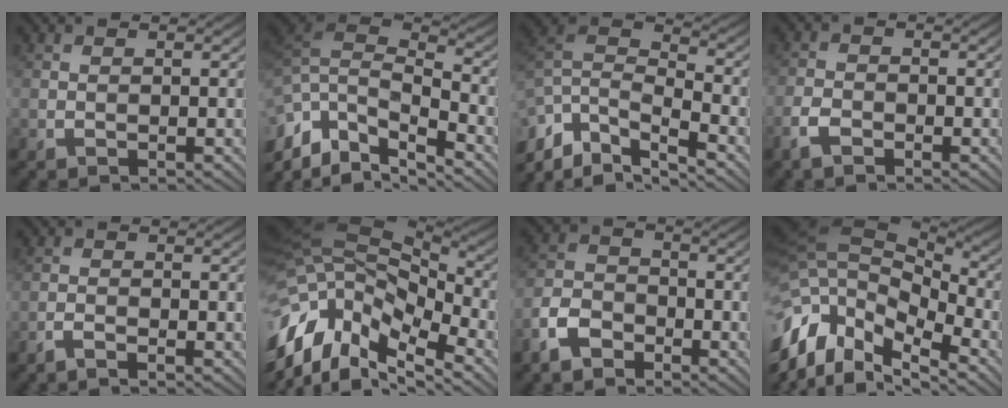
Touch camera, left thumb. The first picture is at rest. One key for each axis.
{"total": 11.2, "fx": -5.3, "fy": 5.0, "fz": 8.5, "tx": -0.220, "ty": -0.001, "tz": -0.093}
{"total": 9.3, "fx": -5.6, "fy": 3.6, "fz": 6.4, "tx": -0.143, "ty": -0.007, "tz": -0.117}
{"total": 3.0, "fx": -1.9, "fy": 1.6, "fz": 1.6, "tx": -0.037, "ty": -0.003, "tz": -0.047}
{"total": 1.2, "fx": -1.0, "fy": 0.1, "fz": 0.6, "tx": -0.013, "ty": 0.004, "tz": -0.024}
{"total": 15.7, "fx": -7.6, "fy": 9.0, "fz": 10.4, "tx": -0.269, "ty": -0.026, "tz": -0.112}
{"total": 5.4, "fx": -3.6, "fy": 3.4, "fz": 2.2, "tx": -0.054, "ty": 0.001, "tz": -0.086}
{"total": 14.1, "fx": -7.3, "fy": 8.2, "fz": 8.7, "tx": -0.230, "ty": -0.023, "tz": -0.109}